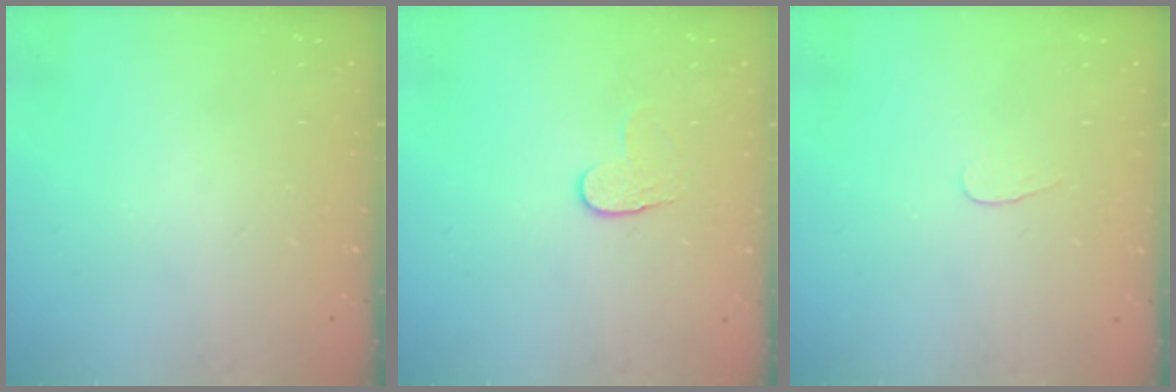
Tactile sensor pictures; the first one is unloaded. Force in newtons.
{"total": 4.0, "press": 4.0, "slide": 0.5}
{"total": 2.8, "press": 2.7, "slide": 0.3}